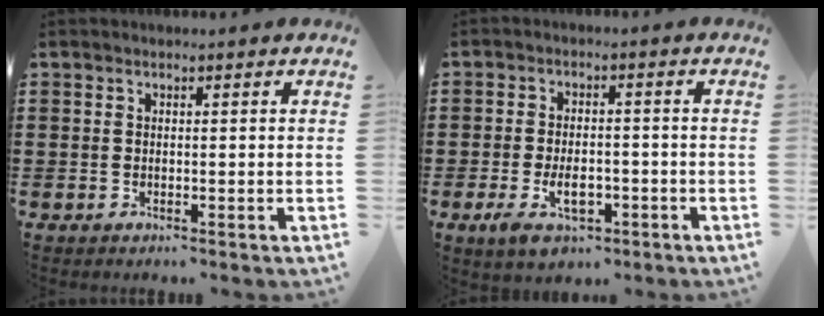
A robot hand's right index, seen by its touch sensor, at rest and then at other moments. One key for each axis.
{"total": 5.8, "fx": -2.4, "fy": 3.1, "fz": 4.3, "tx": -0.073, "ty": 0.002, "tz": -0.046}